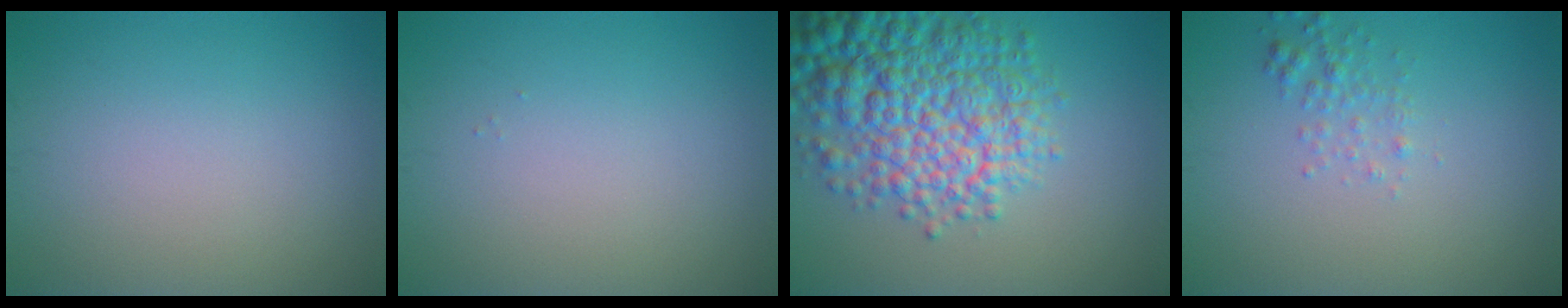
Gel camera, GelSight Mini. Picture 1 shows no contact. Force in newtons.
{"total": 0.0}
{"total": 9.7, "press": 9.7, "slide": 0.3}
{"total": 1.6, "press": 1.5, "slide": 0.2}